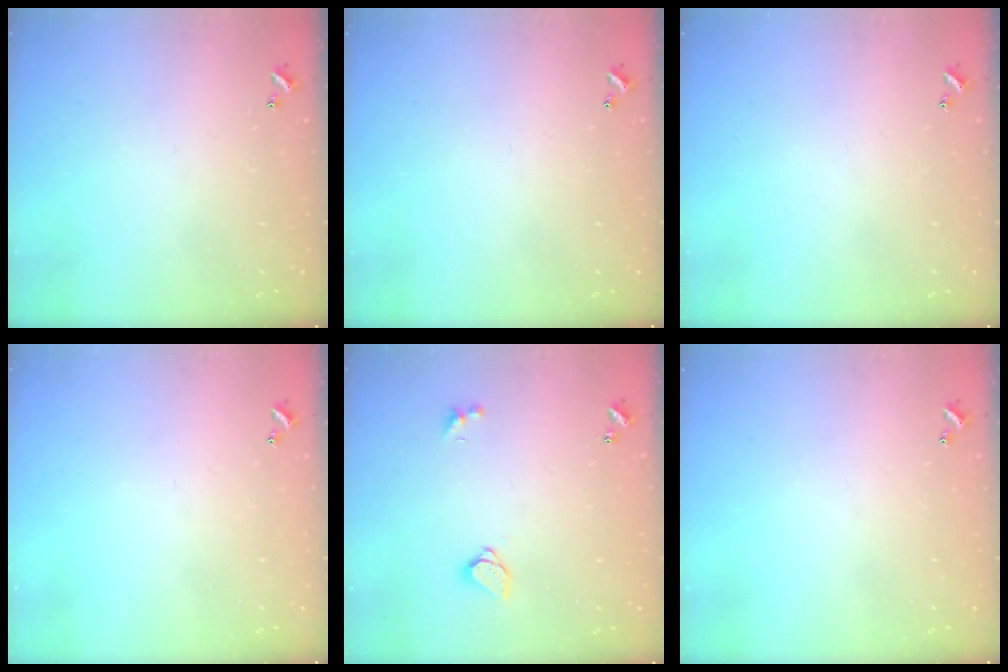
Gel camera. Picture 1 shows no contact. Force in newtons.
{"total": 0.0}
{"total": 0.0}
{"total": 0.0}
{"total": 1.5, "press": 1.5, "slide": 0.3}
{"total": 0.0}